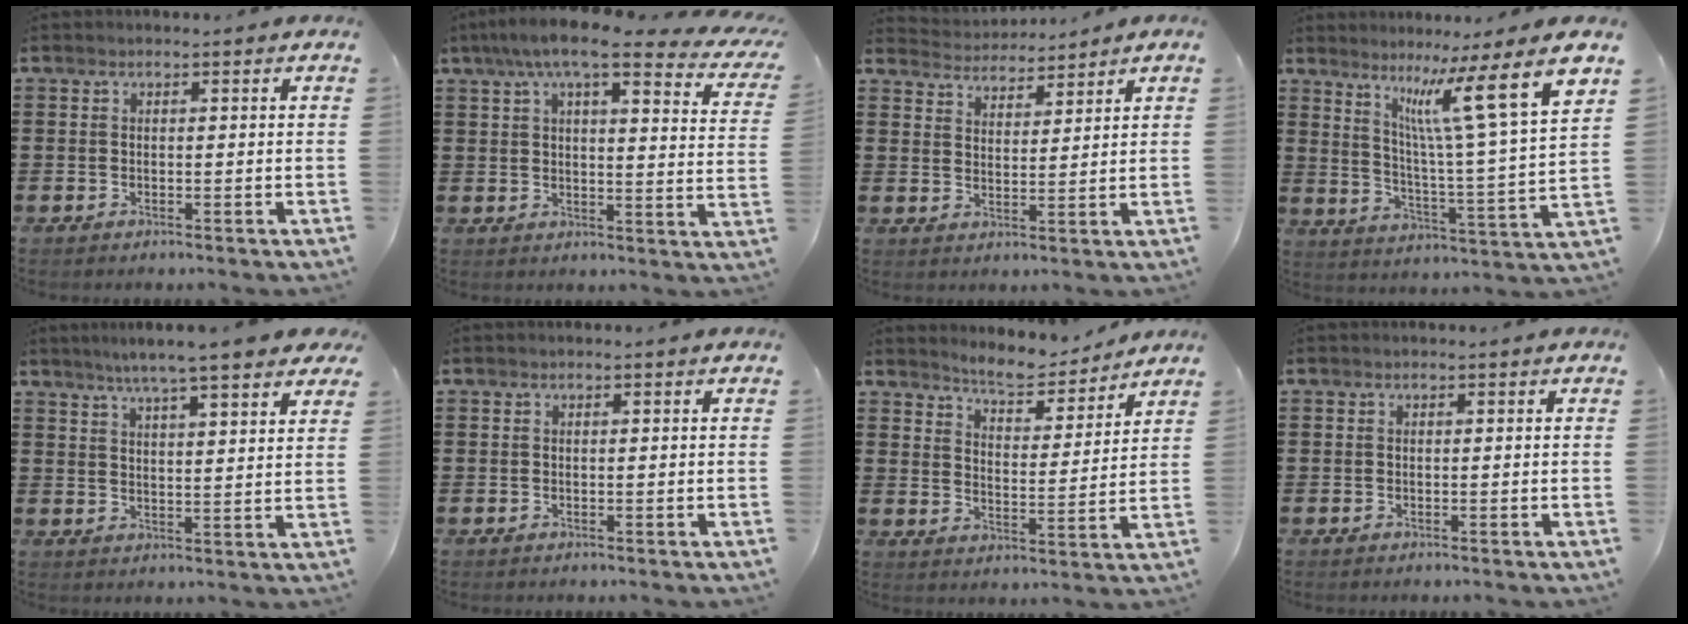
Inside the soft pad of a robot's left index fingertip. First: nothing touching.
{"total": 8.8, "force": [6.9, 0.9, 5.4], "torque": [-0.119, -0.021, 0.117]}
{"total": 3.7, "force": [3.7, 0.6, -0.1], "torque": [-0.013, -0.014, 0.066]}
{"total": 11.6, "force": [7.4, -0.4, 8.9], "torque": [-0.160, -0.050, 0.106]}
{"total": 5.8, "force": [4.9, 0.2, 3.0], "torque": [-0.075, -0.014, 0.084]}
{"total": 0.0}
{"total": 5.7, "force": [5.6, 0.3, 1.1], "torque": [-0.037, -0.037, 0.095]}
{"total": 0.0}